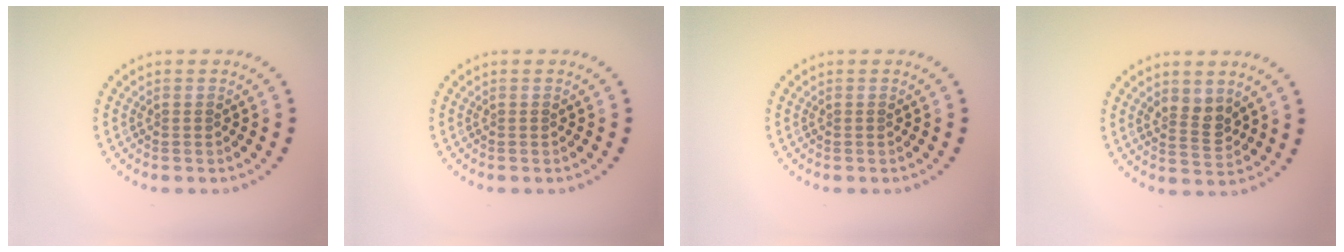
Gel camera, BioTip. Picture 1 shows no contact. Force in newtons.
{"total": 0.0}
{"total": 0.0}
{"total": 2.6, "press": 2.4, "slide": 0.9}